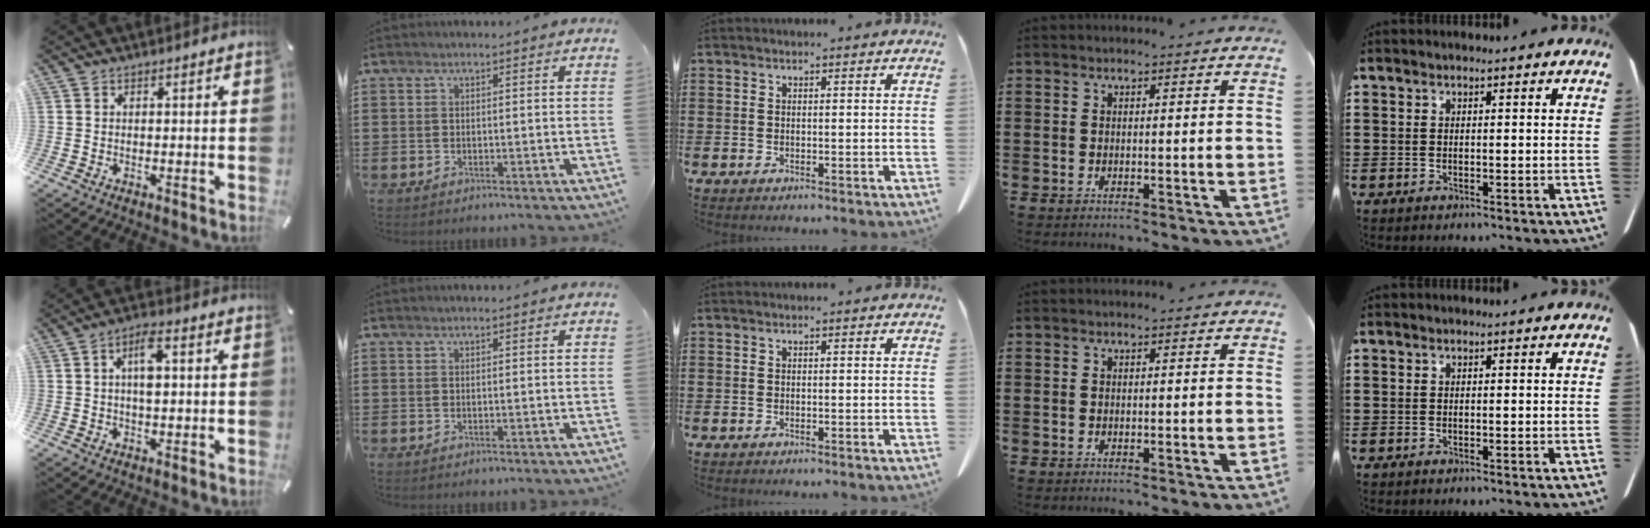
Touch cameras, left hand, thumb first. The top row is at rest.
{"thumb": {"total": 5.5, "force": [0.8, 2.3, 5.0], "torque": [-0.082, 0.004, 0.009]}}